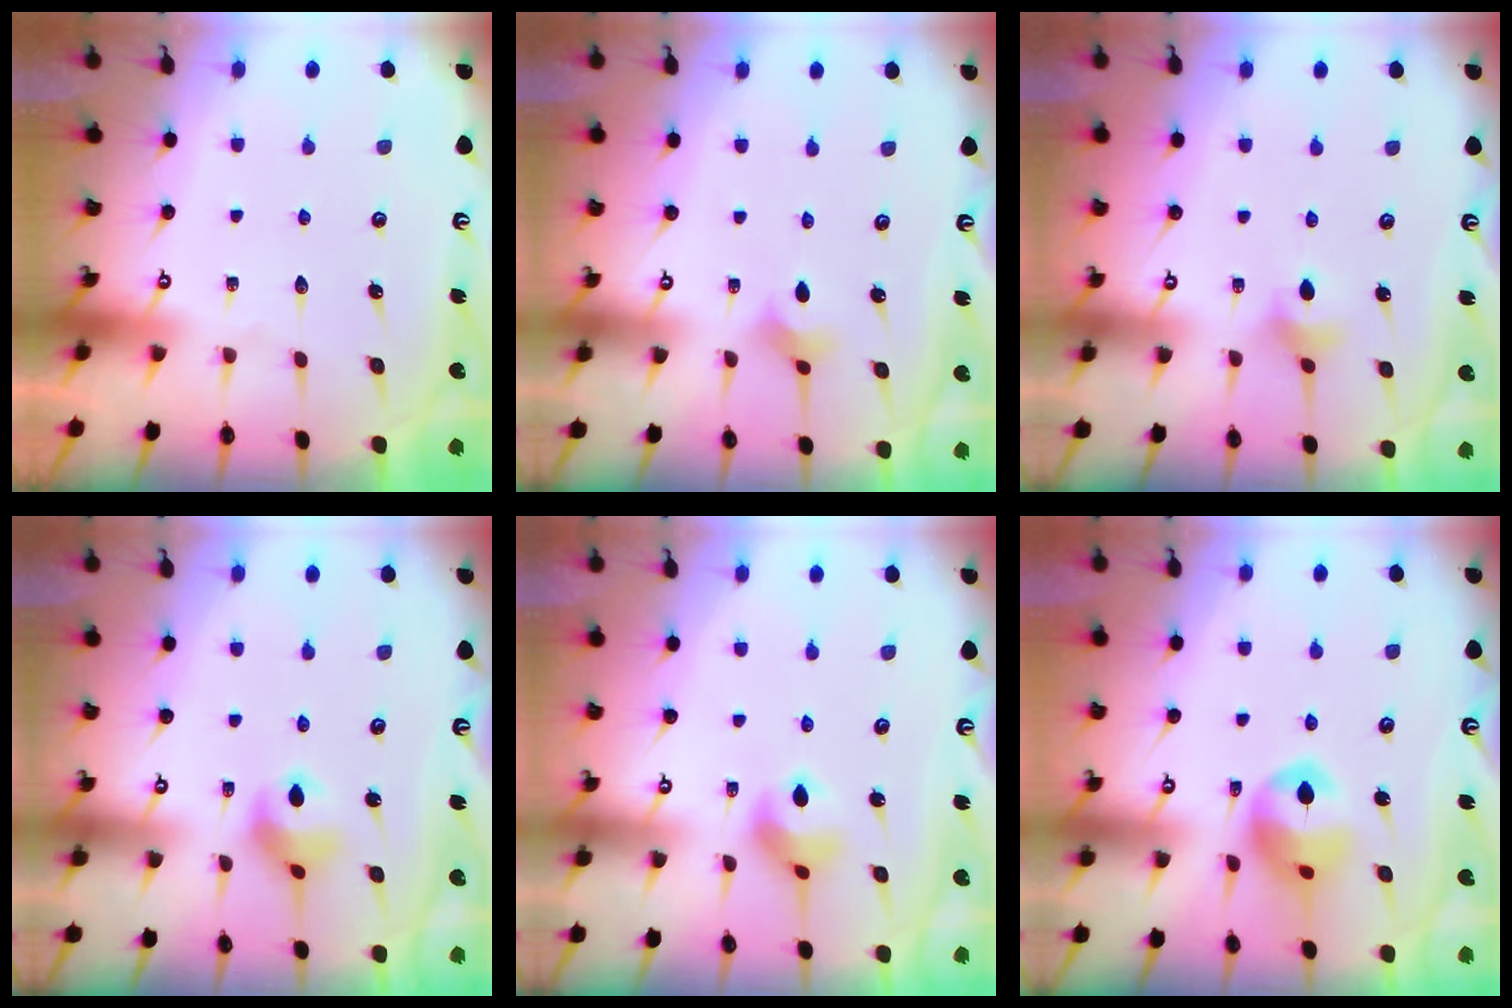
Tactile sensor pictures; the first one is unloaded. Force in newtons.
{"total": 2.3, "press": 2.2, "slide": 0.4}
{"total": 6.2, "press": 6.1, "slide": 1.0}
{"total": 6.9, "press": 6.9, "slide": 0.5}
{"total": 7.2, "press": 7.2, "slide": 0.2}
{"total": 12.3, "press": 12.2, "slide": 1.8}